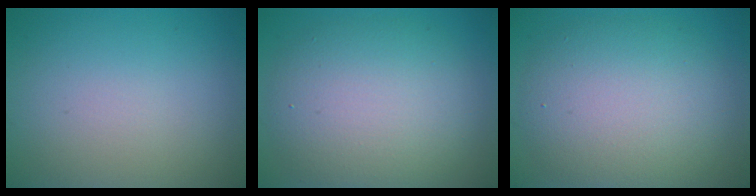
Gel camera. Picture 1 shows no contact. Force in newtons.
{"total": 8.0, "press": 8.0, "slide": 0.2}
{"total": 8.1, "press": 8.0, "slide": 0.6}